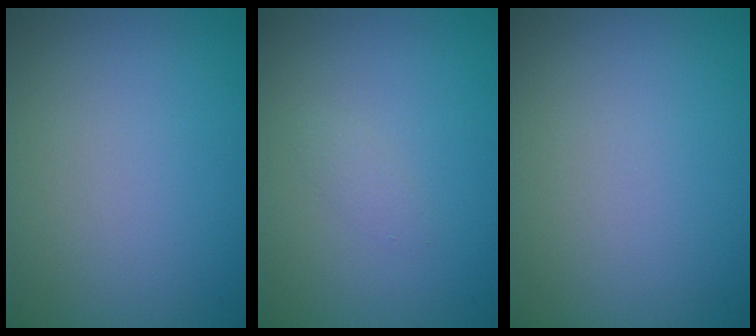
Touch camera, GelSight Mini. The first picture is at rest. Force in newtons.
{"total": 0.7, "press": 0.7, "slide": 0.0}
{"total": 0.0}